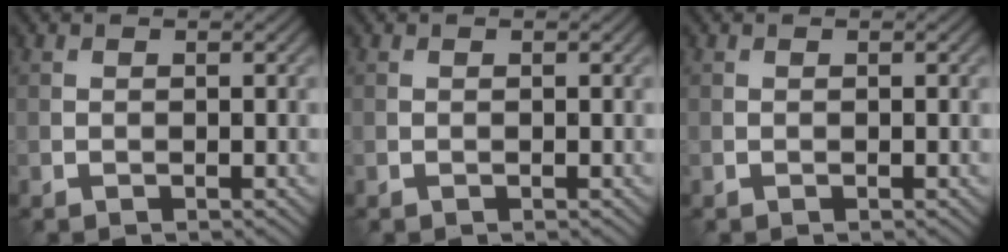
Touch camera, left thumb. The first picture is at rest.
{"total": 0.0}
{"total": 0.0}